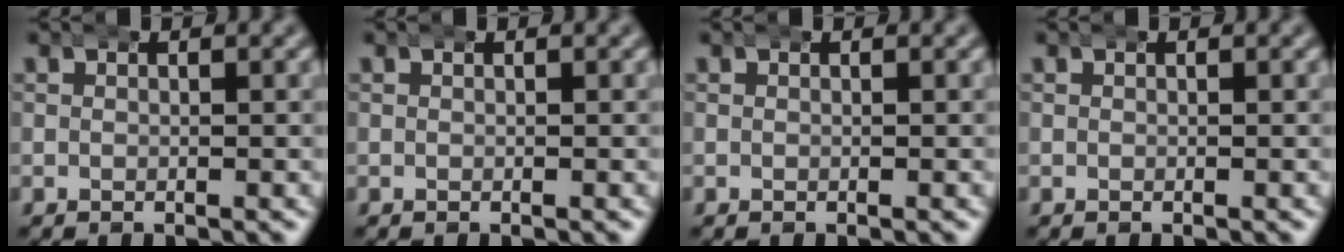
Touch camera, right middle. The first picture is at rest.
{"total": 0.0}
{"total": 0.0}
{"total": 0.0}